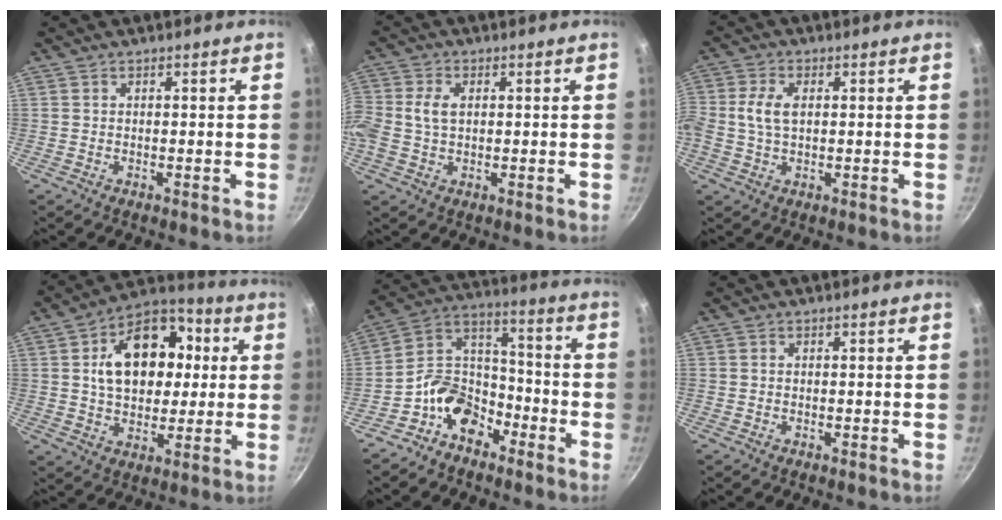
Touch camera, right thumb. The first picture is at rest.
{"total": 5.9, "force": [0.5, 4.1, 4.3], "torque": [-0.086, 0.013, 0.004]}
{"total": 5.7, "force": [0.6, 3.5, 4.5], "torque": [-0.088, 0.011, 0.007]}
{"total": 18.6, "force": [3.3, 13.0, 12.8], "torque": [-0.164, 0.022, 0.043]}
{"total": 12.0, "force": [-6.9, 8.1, 5.4], "torque": [-0.062, 0.076, -0.149]}
{"total": 0.0}